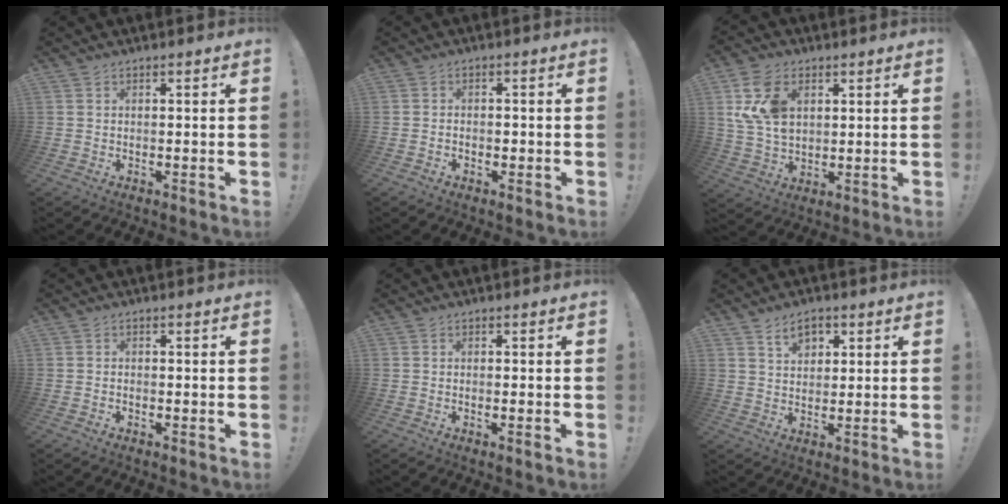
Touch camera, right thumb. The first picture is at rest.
{"total": 1.5, "force": [-1.0, 0.9, 0.6], "torque": [-0.015, 0.007, -0.016]}
{"total": 13.7, "force": [4.7, 9.3, 8.9], "torque": [-0.180, -0.007, 0.092]}
{"total": 0.8, "force": [-0.8, 0.3, 0.2], "torque": [-0.009, 0.005, -0.012]}
{"total": 1.2, "force": [-0.3, -0.1, 1.1], "torque": [-0.022, 0.000, -0.006]}
{"total": 6.3, "force": [3.2, 4.3, 3.3], "torque": [-0.044, -0.005, 0.057]}